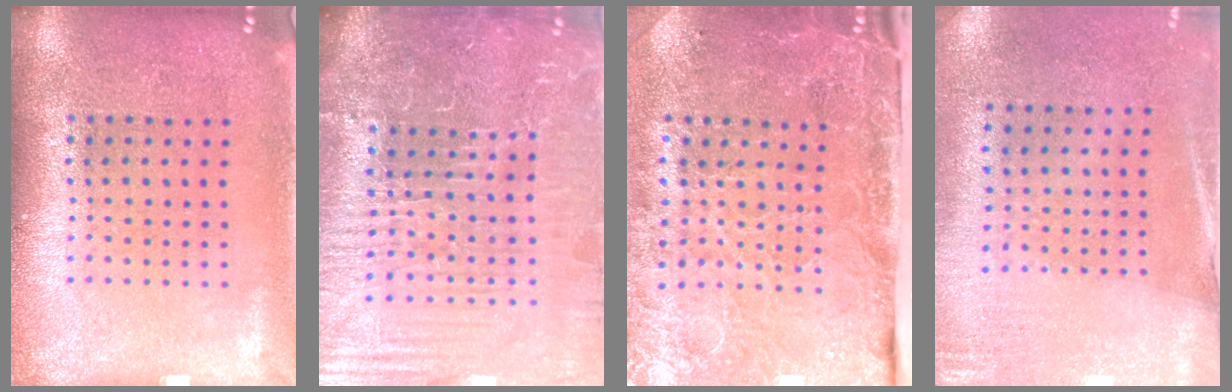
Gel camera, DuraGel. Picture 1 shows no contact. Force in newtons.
{"total": 6.1, "press": 5.5, "slide": 2.5}
{"total": 4.7, "press": 3.6, "slide": 3.0}
{"total": 2.6, "press": 2.2, "slide": 1.3}